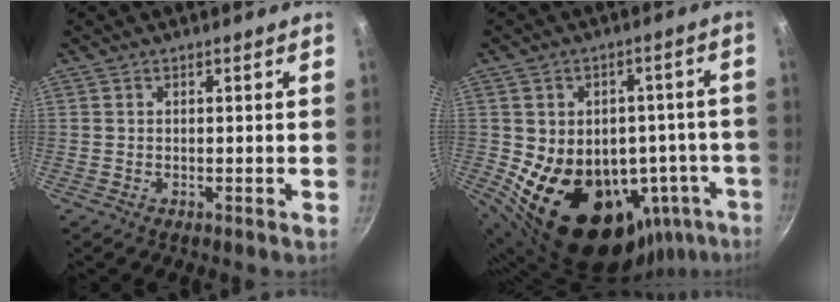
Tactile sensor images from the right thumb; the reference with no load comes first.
{"total": 23.7, "force": [-7.2, 16.8, 15.0], "torque": [-0.174, 0.019, -0.079]}